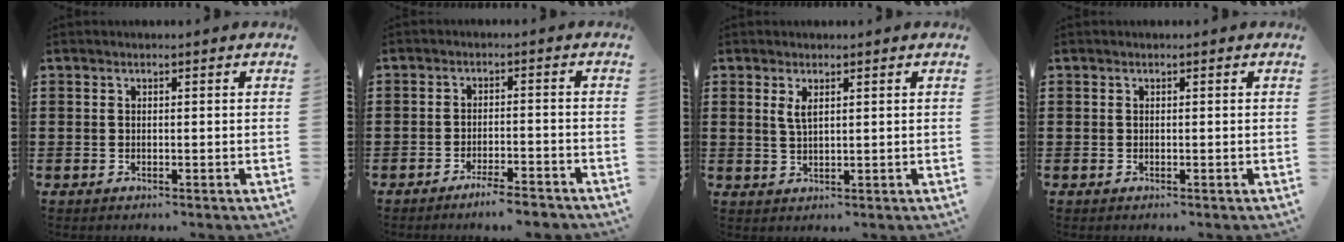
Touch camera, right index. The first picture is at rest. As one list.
[{"total": 3.7, "force": [-3.4, -0.1, 1.6], "torque": [-0.027, -0.002, -0.065]}, {"total": 2.3, "force": [1.1, 0.7, 1.9], "torque": [-0.040, 0.002, 0.019]}, {"total": 0.0}]